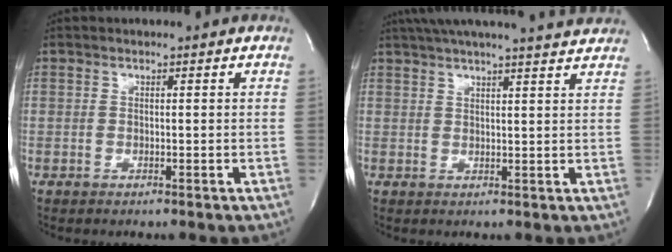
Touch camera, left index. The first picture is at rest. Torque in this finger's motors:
{"motor_torque": [0.54, -0.53, 0.06, 0.04]}